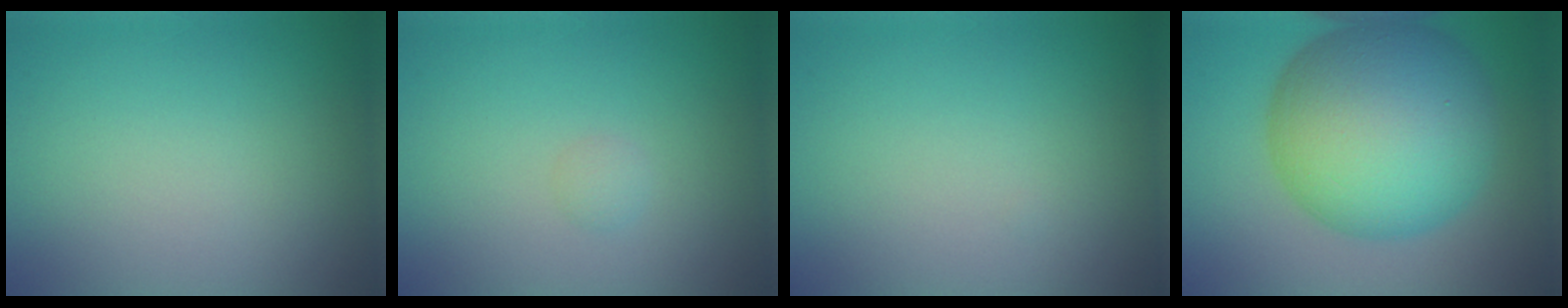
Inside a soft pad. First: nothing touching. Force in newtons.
{"total": 0.7, "press": 0.7, "slide": 0.0}
{"total": 0.0}
{"total": 15.2, "press": 15.2, "slide": 0.1}